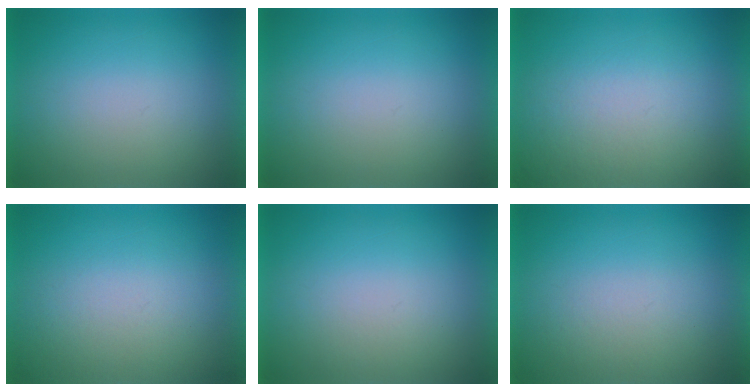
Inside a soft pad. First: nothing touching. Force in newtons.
{"total": 0.0}
{"total": 4.3}
{"total": 4.4}
{"total": 1.1}
{"total": 4.2}